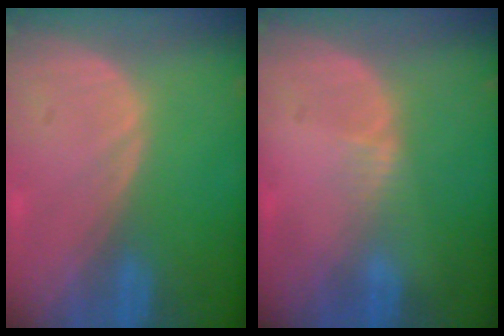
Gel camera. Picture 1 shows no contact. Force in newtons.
{"total": 1.3, "press": 1.1, "slide": 0.8}